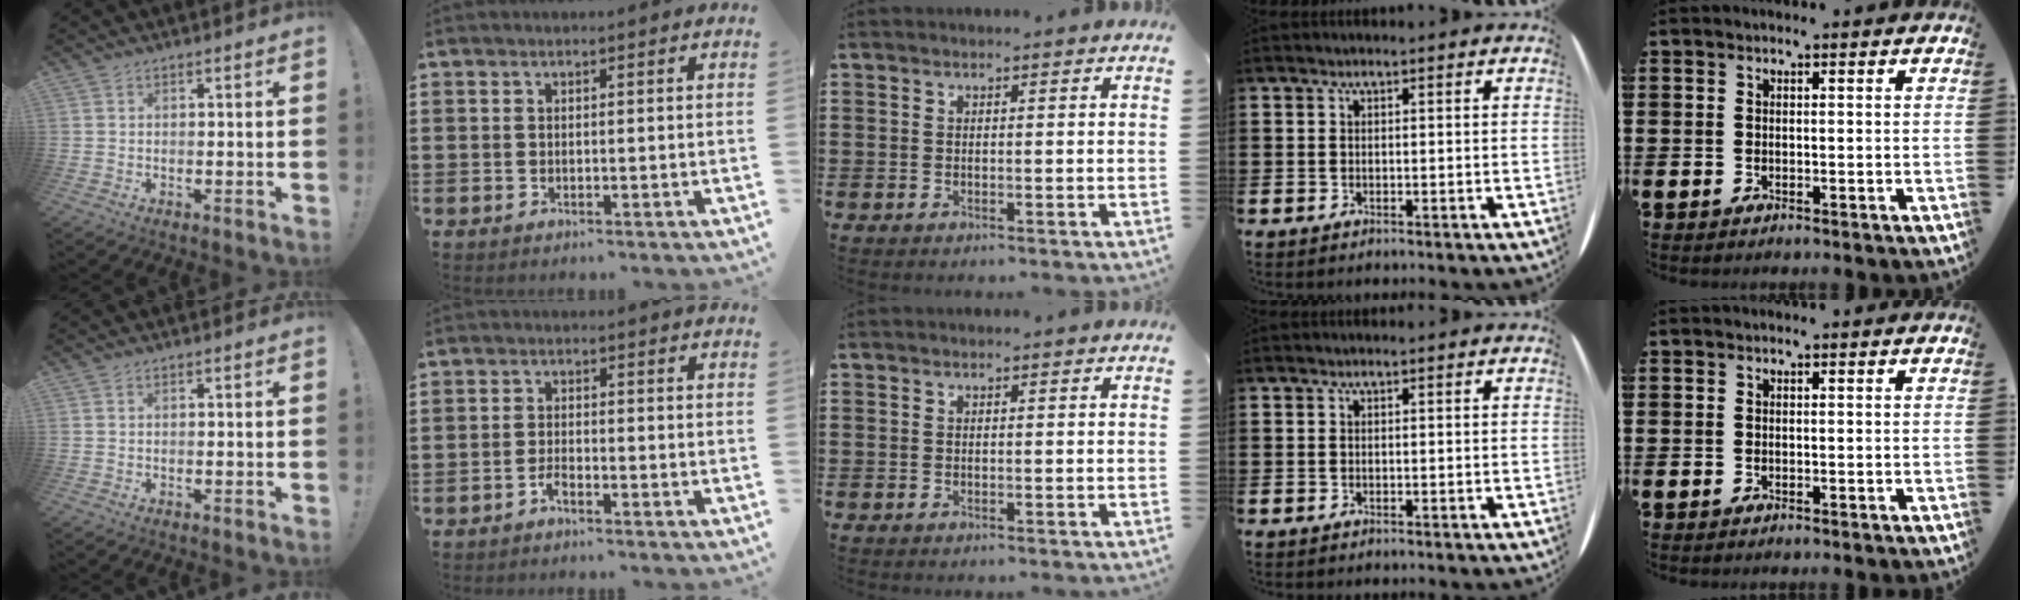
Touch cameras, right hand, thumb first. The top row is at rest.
{"index": {"total": 1.8, "force": [-1.6, 0.3, 0.8], "torque": [-0.018, -0.001, -0.030]}}